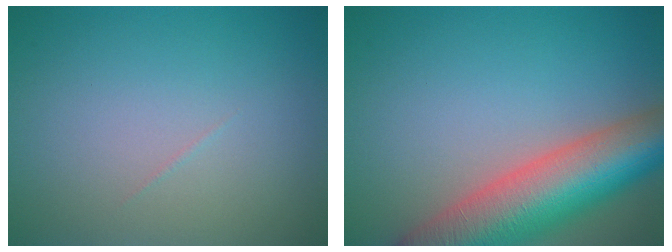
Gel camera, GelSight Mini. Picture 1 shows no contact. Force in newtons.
{"total": 11.2, "press": 11.2, "slide": 0.6}